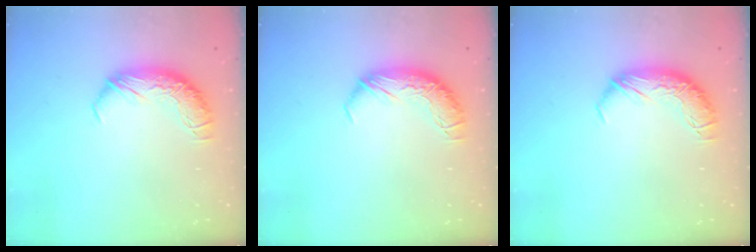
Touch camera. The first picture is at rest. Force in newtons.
{"total": 0.0}
{"total": 0.0}